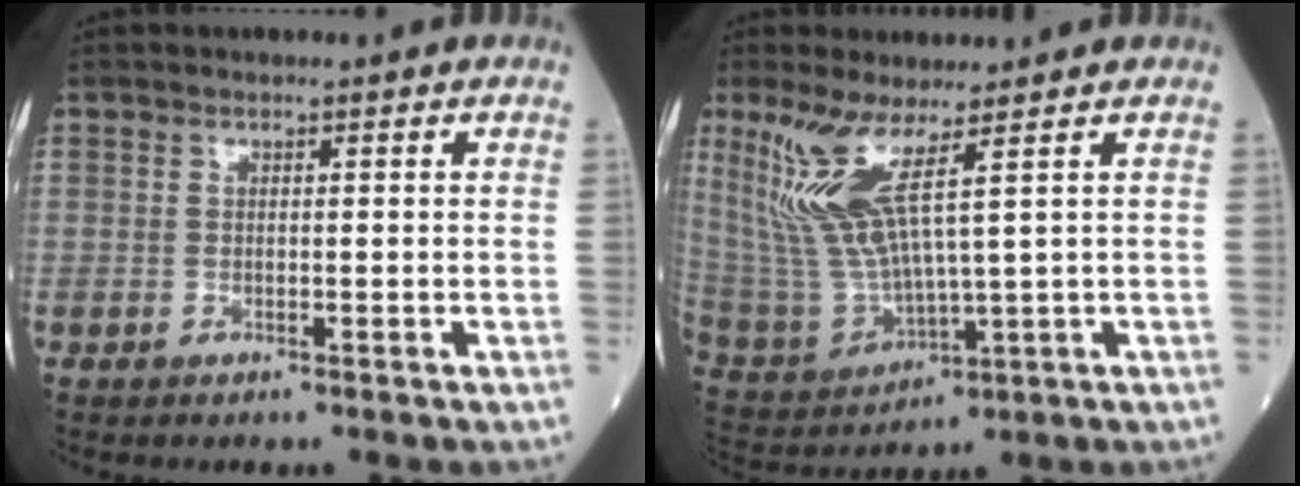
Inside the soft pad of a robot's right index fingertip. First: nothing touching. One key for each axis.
{"total": 10.8, "fx": 5.2, "fy": 0.9, "fz": 9.4, "tx": -0.225, "ty": -0.012, "tz": 0.117}